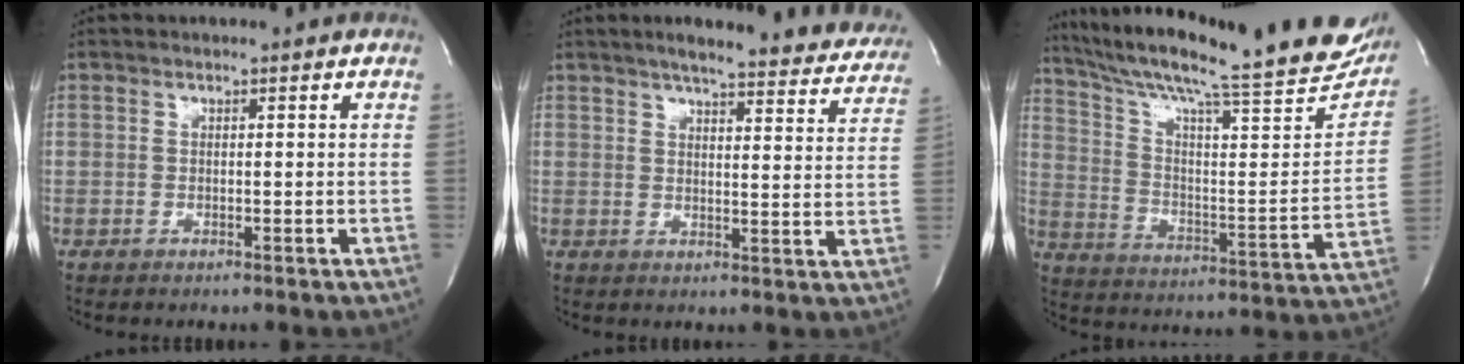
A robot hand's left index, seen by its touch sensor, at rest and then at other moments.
{"total": 20.9, "force": [18.5, 3.7, 8.9], "torque": [-0.117, -0.029, 0.210]}
{"total": 29.6, "force": [25.3, 3.0, 15.1], "torque": [-0.246, -0.068, 0.343]}